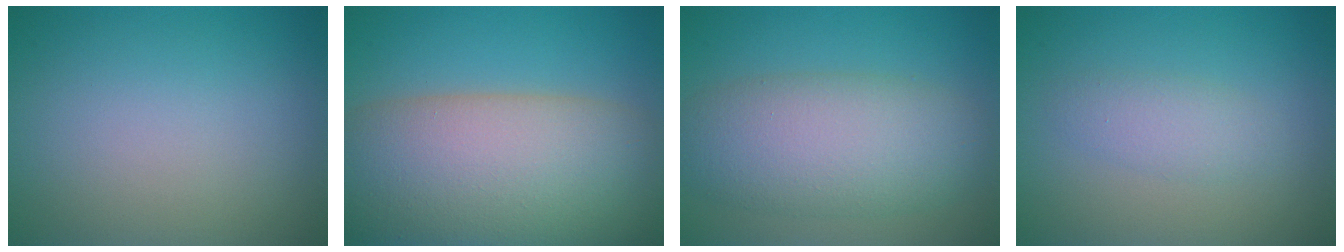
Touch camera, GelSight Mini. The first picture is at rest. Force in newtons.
{"total": 14.3, "press": 14.3, "slide": 0.8}
{"total": 7.6, "press": 7.6, "slide": 0.5}
{"total": 2.1, "press": 2.1, "slide": 0.1}